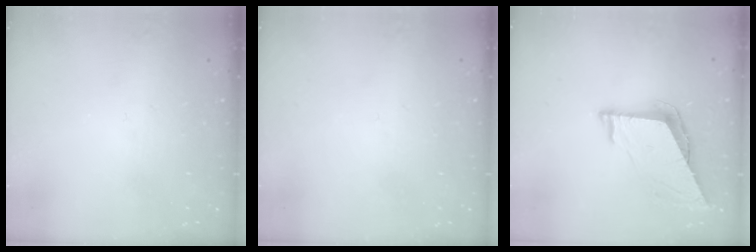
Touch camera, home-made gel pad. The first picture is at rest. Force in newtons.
{"total": 2.6, "press": 2.6, "slide": 0.2}
{"total": 7.1, "press": 7.1, "slide": 0.2}